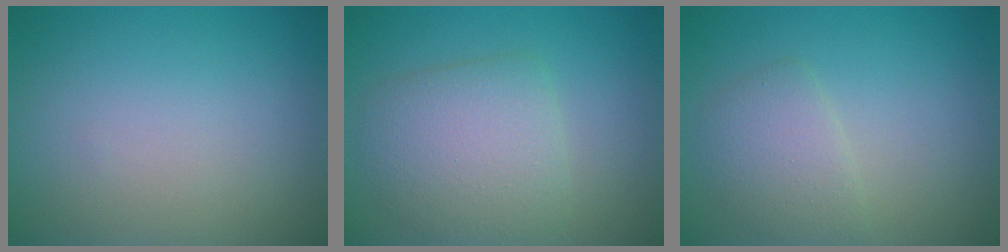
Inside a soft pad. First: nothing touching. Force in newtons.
{"total": 4.6, "press": 4.6, "slide": 0.2}
{"total": 2.7, "press": 2.7, "slide": 0.1}